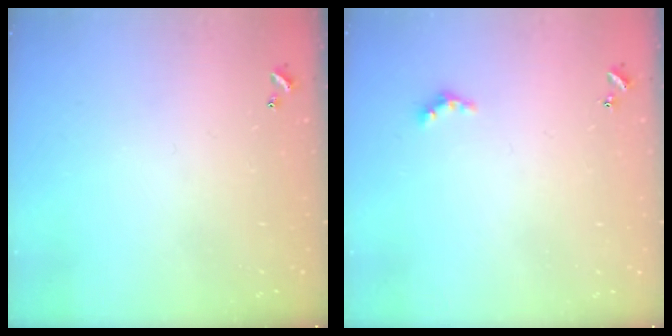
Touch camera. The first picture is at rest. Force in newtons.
{"total": 2.5, "press": 2.4, "slide": 0.4}